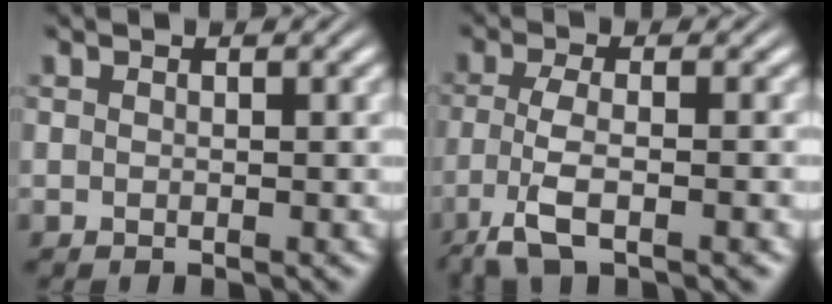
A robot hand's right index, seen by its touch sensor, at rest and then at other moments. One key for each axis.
{"total": 4.6, "fx": -2.4, "fy": 1.0, "fz": 3.8, "tx": -0.085, "ty": -0.016, "tz": -0.030}